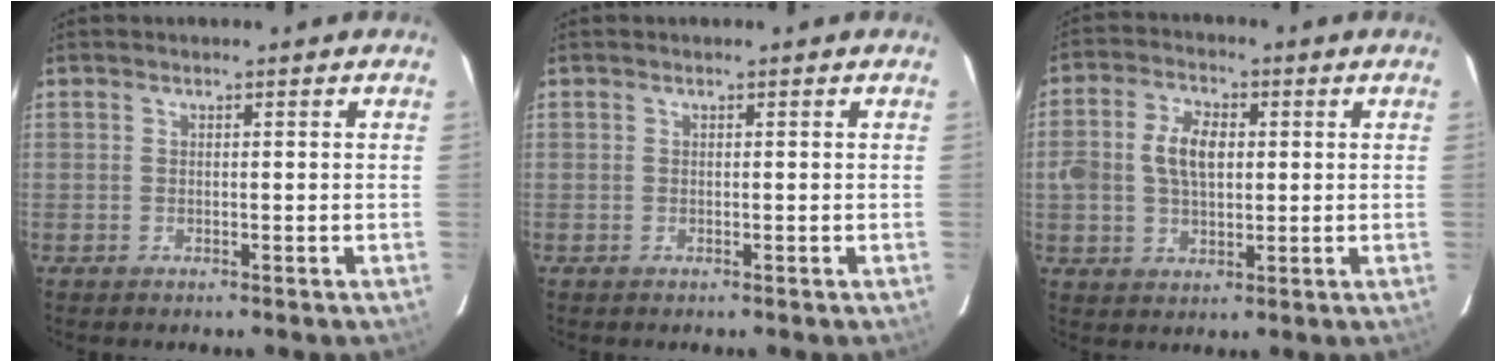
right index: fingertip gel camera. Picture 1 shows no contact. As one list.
[{"total": 0.0}, {"total": 8.0, "force": [0.8, 5.0, 6.2], "torque": [-0.118, 0.017, 0.018]}]